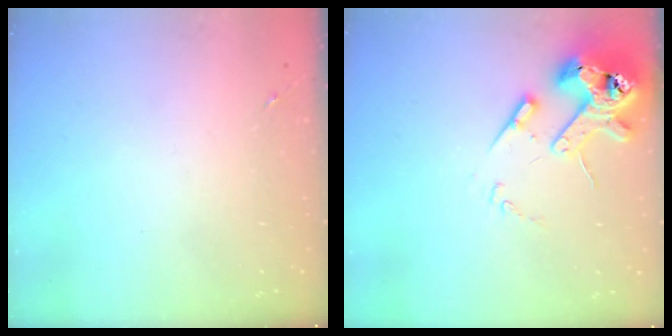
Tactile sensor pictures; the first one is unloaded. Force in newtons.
{"total": 14.6, "press": 14.5, "slide": 2.0}